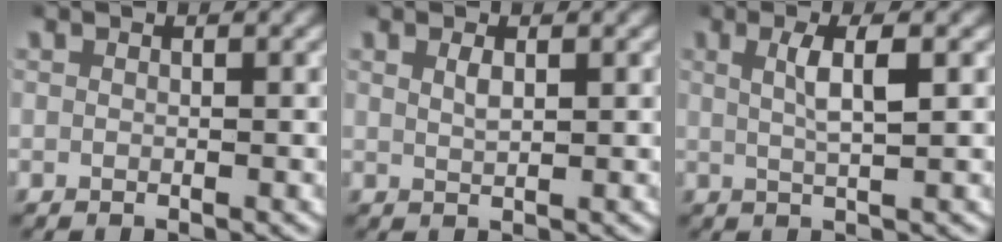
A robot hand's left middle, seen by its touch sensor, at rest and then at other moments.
{"total": 1.1, "force": [0.6, 0.2, 0.8], "torque": [-0.018, -0.005, 0.016]}
{"total": 2.7, "force": [0.8, 0.2, 2.6], "torque": [-0.047, -0.001, 0.016]}